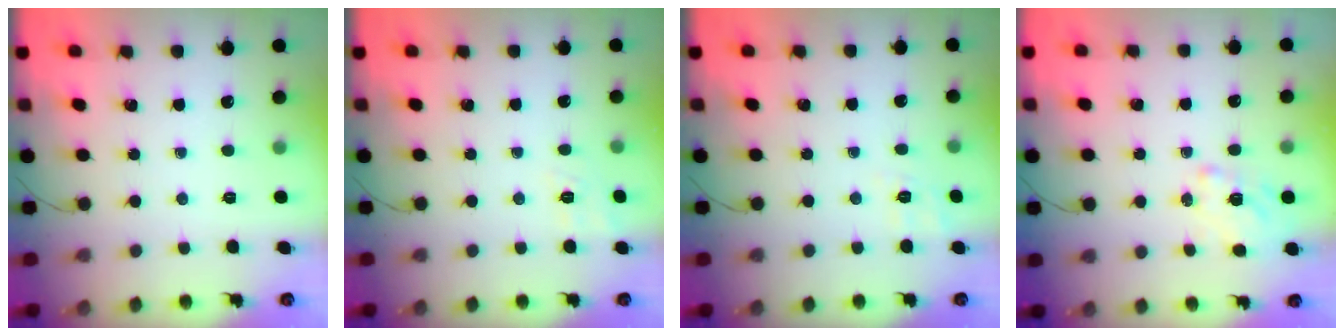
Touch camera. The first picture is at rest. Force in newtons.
{"total": 7.2, "press": 7.0, "slide": 1.8}
{"total": 2.1, "press": 0.9, "slide": 1.9}
{"total": 1.4, "press": 1.2, "slide": 0.8}